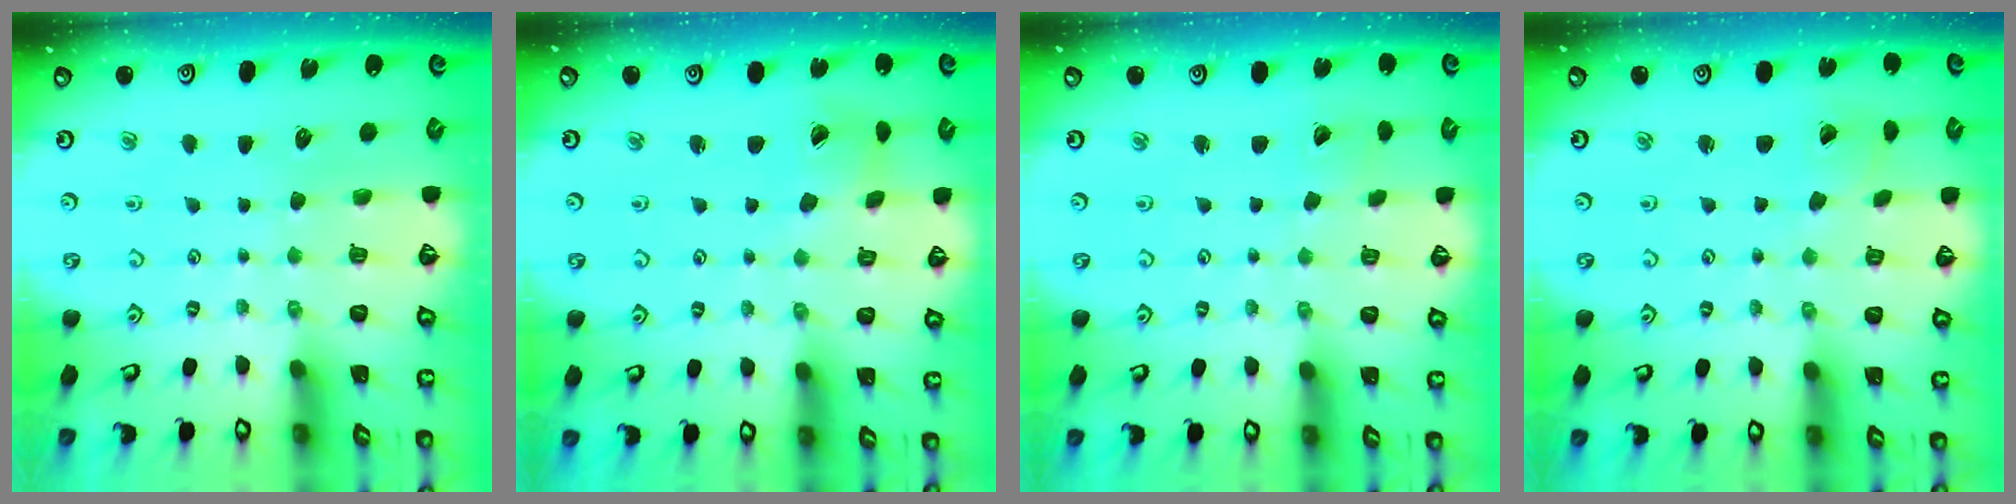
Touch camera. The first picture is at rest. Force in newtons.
{"total": 3.7, "press": 3.6, "slide": 0.5}
{"total": 1.2, "press": 1.2, "slide": 0.0}
{"total": 2.1, "press": 2.1, "slide": 0.1}